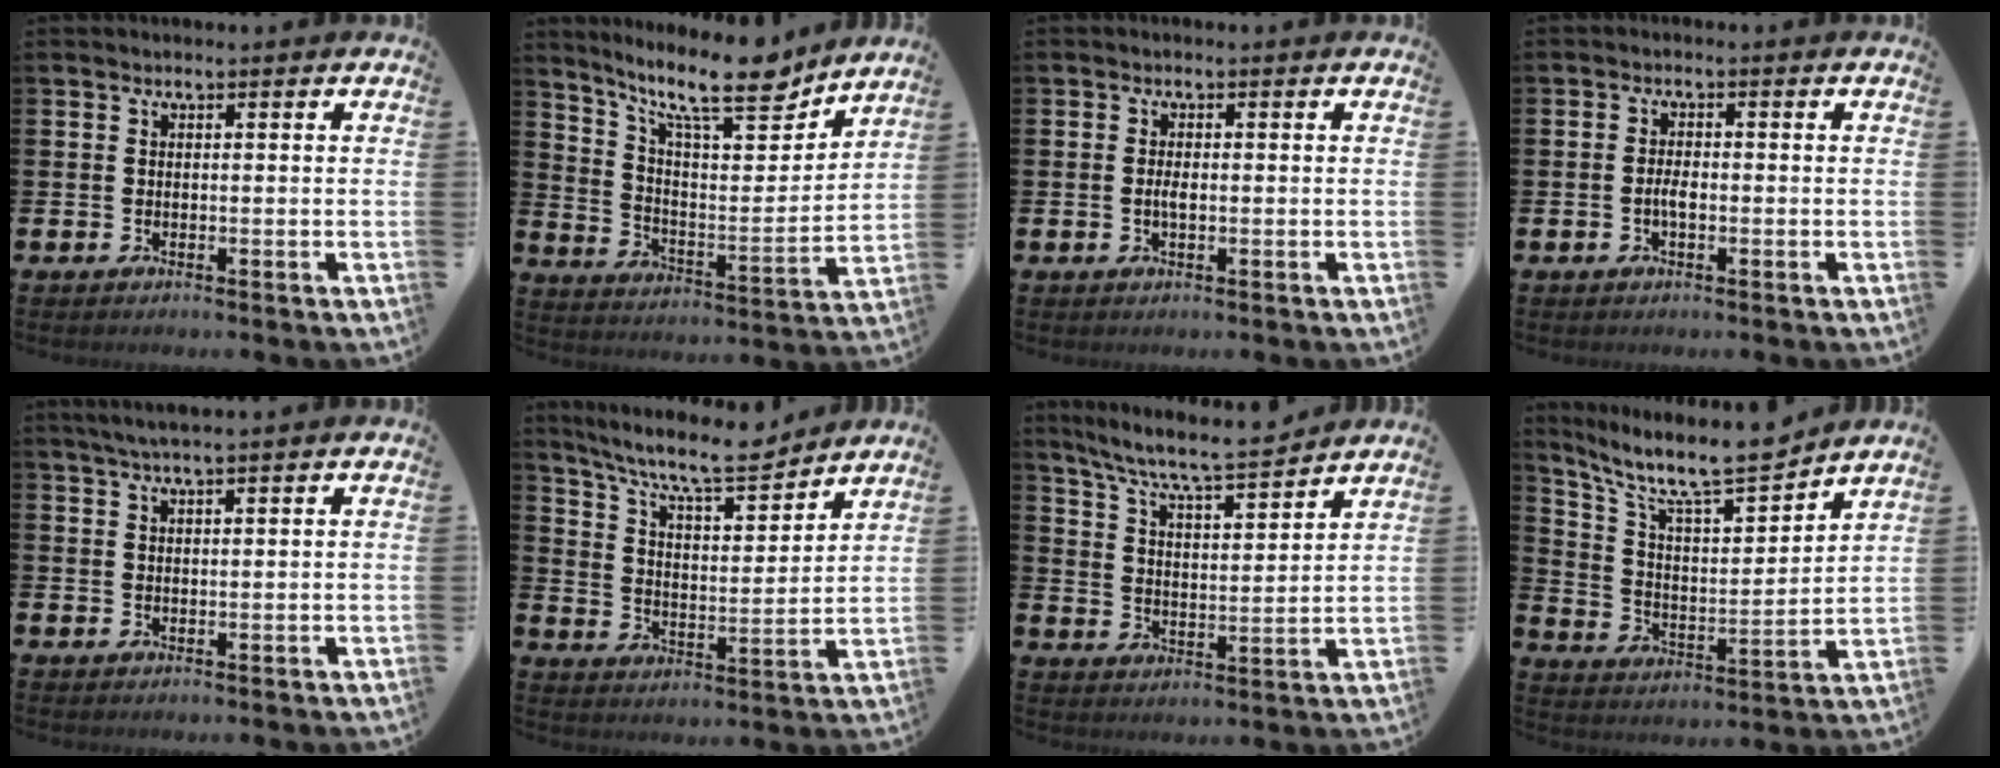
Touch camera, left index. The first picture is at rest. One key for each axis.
{"total": 13.6, "fx": 11.0, "fy": 3.5, "fz": 7.3, "tx": -0.148, "ty": -0.060, "tz": 0.188}
{"total": 1.4, "fx": -0.2, "fy": 0.5, "fz": 1.3, "tx": -0.021, "ty": 0.000, "tz": -0.006}
{"total": 1.9, "fx": -0.5, "fy": 0.8, "fz": 1.7, "tx": -0.028, "ty": -0.001, "tz": -0.012}
{"total": 2.7, "fx": 2.3, "fy": 0.1, "fz": 1.4, "tx": -0.039, "ty": 0.003, "tz": 0.044}
{"total": 10.3, "fx": 9.2, "fy": 2.0, "fz": 4.1, "tx": -0.102, "ty": -0.059, "tz": 0.160}
{"total": 7.7, "fx": 7.2, "fy": 0.5, "fz": 2.6, "tx": -0.084, "ty": -0.052, "tz": 0.124}
{"total": 10.9, "fx": 9.6, "fy": 1.9, "fz": 4.8, "tx": -0.123, "ty": -0.071, "tz": 0.162}